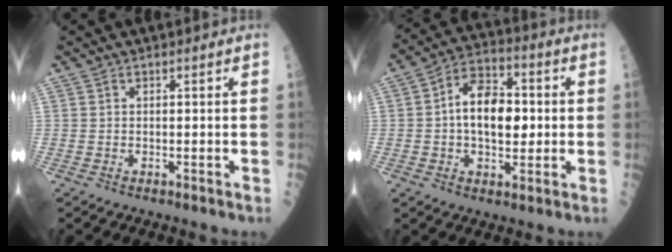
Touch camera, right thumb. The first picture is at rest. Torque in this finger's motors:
{"motor_torque": [1.35, 1.32, 0.65, -0.60, 0.26]}